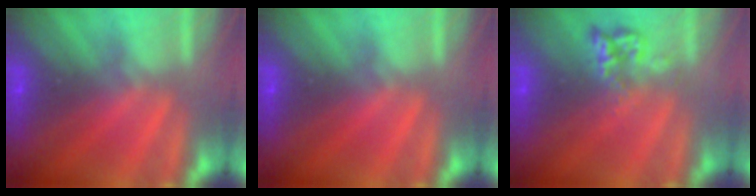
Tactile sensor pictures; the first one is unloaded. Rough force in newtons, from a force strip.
{"total": 0.0}
{"total": 2.4}